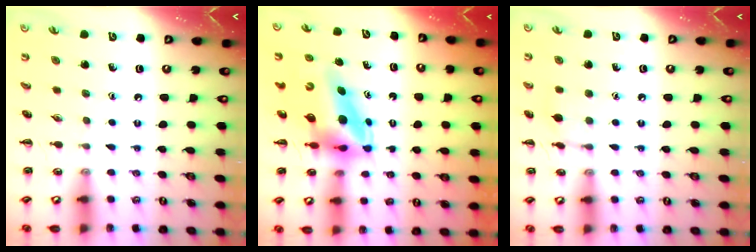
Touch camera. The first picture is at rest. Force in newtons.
{"total": 7.0, "press": 6.7, "slide": 2.0}
{"total": 7.7, "press": 7.4, "slide": 1.9}